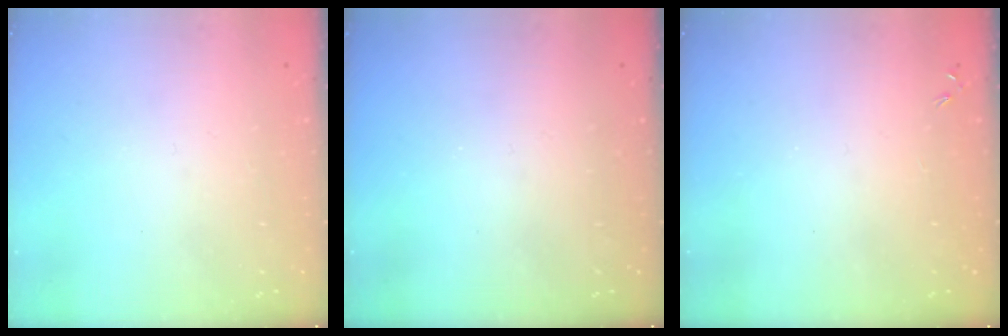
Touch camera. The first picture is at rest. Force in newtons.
{"total": 0.0}
{"total": 0.0}